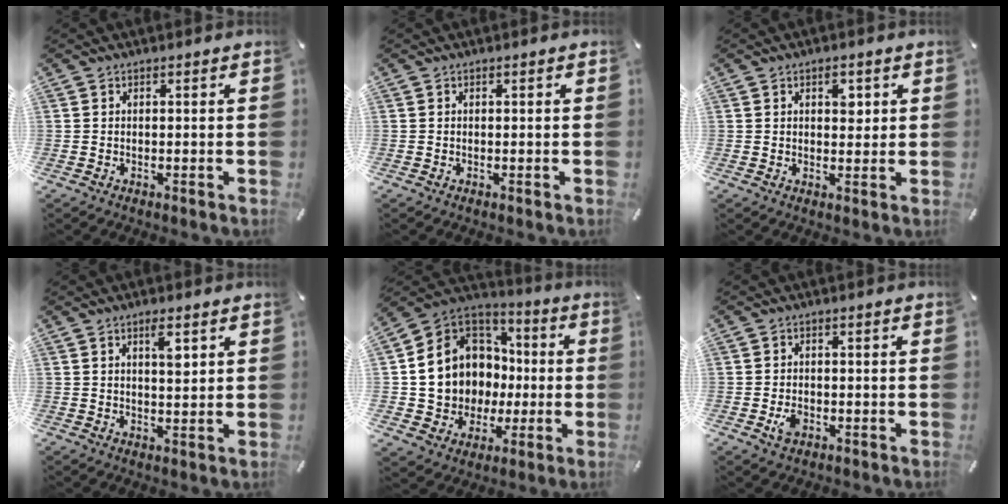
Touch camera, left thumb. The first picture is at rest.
{"total": 0.0}
{"total": 3.4, "force": [1.4, 2.2, 2.2], "torque": [-0.008, -0.010, 0.014]}
{"total": 4.3, "force": [2.0, 1.3, 3.5], "torque": [-0.044, -0.009, 0.025]}
{"total": 12.6, "force": [-0.1, 12.2, 2.9], "torque": [-0.075, -0.025, 0.018]}
{"total": 3.0, "force": [-1.1, 2.1, 1.9], "torque": [-0.047, -0.001, -0.021]}